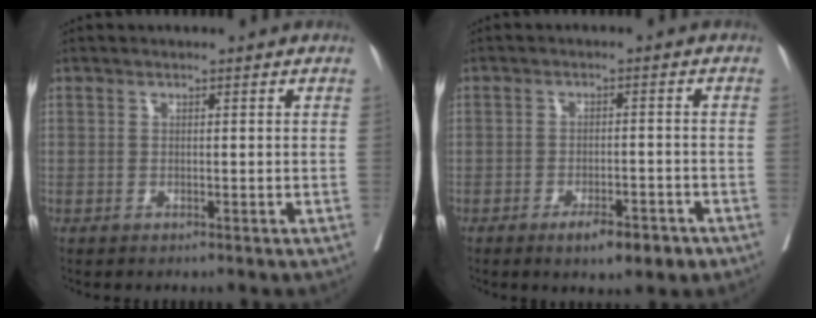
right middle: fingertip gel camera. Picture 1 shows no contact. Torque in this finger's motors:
{"motor_torque": [0.39, -0.36, 0.06, 0.04]}